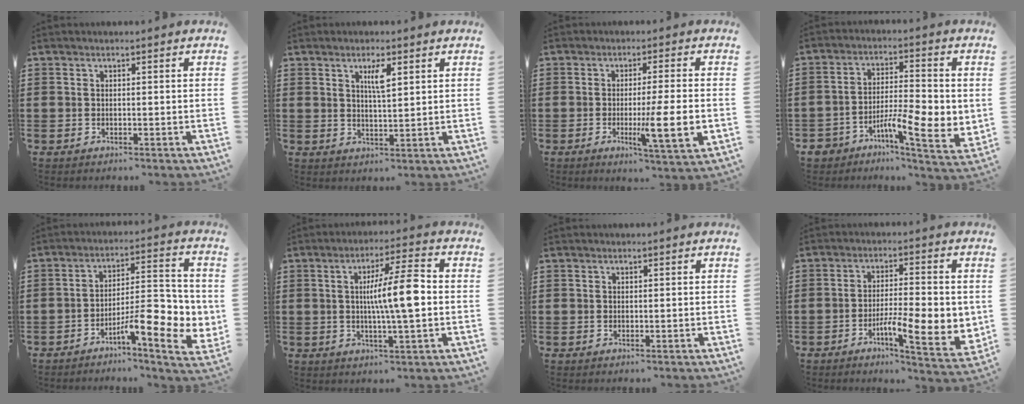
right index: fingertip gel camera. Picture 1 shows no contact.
{"total": 3.5, "force": [1.7, 0.8, 2.9], "torque": [-0.046, -0.002, 0.024]}
{"total": 8.3, "force": [-1.7, 0.3, 8.1], "torque": [-0.131, -0.021, -0.030]}
{"total": 8.4, "force": [-2.4, 3.0, 7.4], "torque": [-0.126, -0.010, -0.040]}
{"total": 10.0, "force": [-4.0, 3.0, 8.7], "torque": [-0.122, -0.009, -0.072]}
{"total": 9.3, "force": [0.4, 1.0, 9.2], "torque": [-0.167, 0.004, -0.001]}
{"total": 0.0}
{"total": 10.5, "force": [-2.4, 3.0, 9.8], "torque": [-0.150, -0.007, -0.036]}